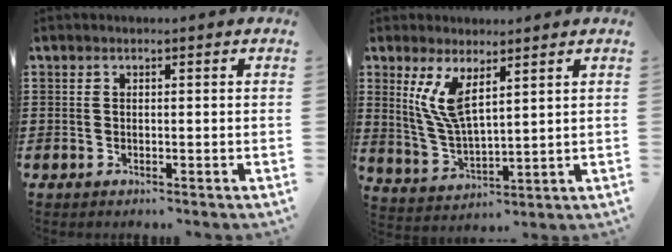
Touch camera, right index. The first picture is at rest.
{"total": 7.3, "force": [3.3, 2.5, 6.0], "torque": [-0.147, -0.012, 0.054]}